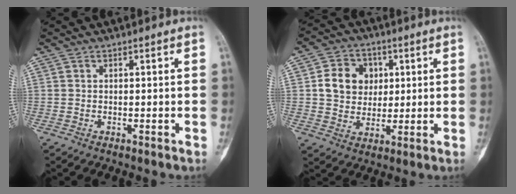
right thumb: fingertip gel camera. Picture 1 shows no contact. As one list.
[{"total": 9.9, "force": [1.9, 8.4, 5.0], "torque": [-0.043, -0.001, 0.032]}]